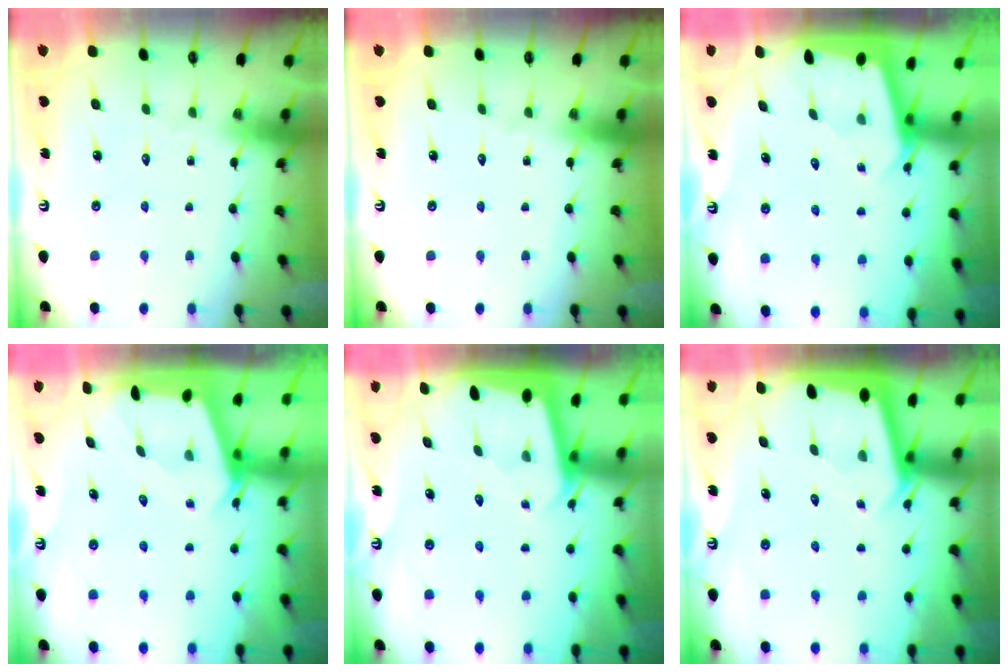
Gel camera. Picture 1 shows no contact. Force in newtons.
{"total": 0.0}
{"total": 2.1, "press": 2.1, "slide": 0.2}
{"total": 3.1, "press": 3.1, "slide": 0.2}
{"total": 1.9, "press": 1.9, "slide": 0.1}
{"total": 2.0, "press": 2.0, "slide": 0.1}